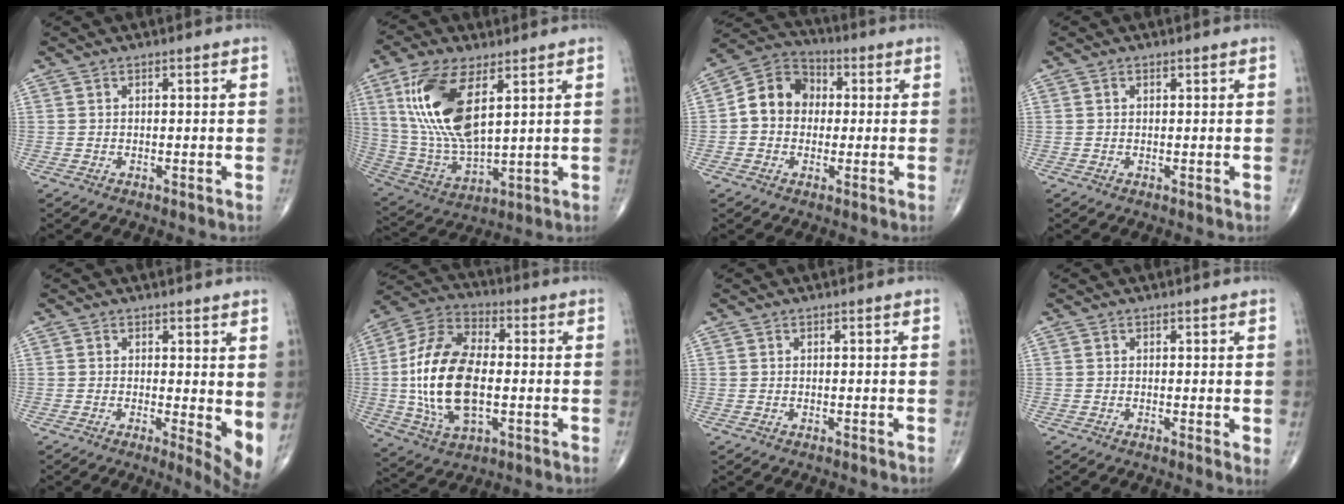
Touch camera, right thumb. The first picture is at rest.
{"total": 18.1, "force": [6.2, 7.7, 15.1], "torque": [-0.311, -0.023, 0.127]}
{"total": 9.9, "force": [0.4, 8.3, 5.4], "torque": [-0.074, 0.030, -0.008]}
{"total": 0.6, "force": [0.3, 0.4, 0.3], "torque": [-0.003, -0.002, 0.005]}
{"total": 5.7, "force": [0.8, 1.7, 5.3], "torque": [-0.071, -0.016, 0.013]}
{"total": 19.4, "force": [-1.0, 10.3, 16.4], "torque": [-0.327, 0.012, -0.017]}
{"total": 0.0}
{"total": 1.5, "force": [0.4, 0.4, 1.4], "torque": [-0.024, -0.008, 0.003]}